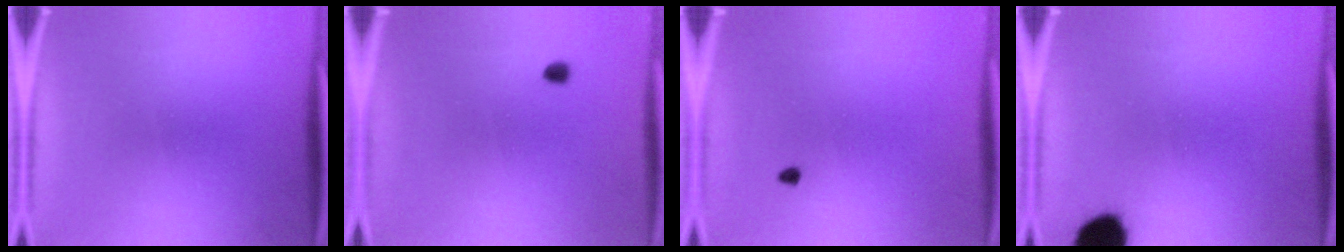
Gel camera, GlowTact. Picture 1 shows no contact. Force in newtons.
{"total": 1.0}
{"total": 0.7}
{"total": 9.4}